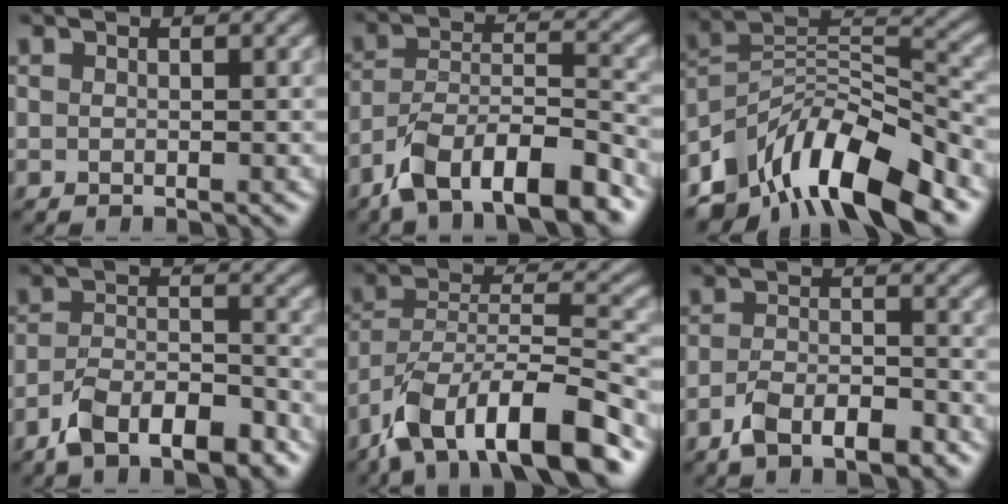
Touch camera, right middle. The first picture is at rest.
{"total": 10.4, "force": [-7.5, 3.7, 6.1], "torque": [-0.099, 0.007, -0.138]}
{"total": 10.8, "force": [-7.8, 4.4, 6.1], "torque": [-0.100, 0.018, -0.148]}
{"total": 7.0, "force": [-5.1, 2.5, 4.1], "torque": [-0.070, 0.002, -0.090]}
{"total": 11.4, "force": [-7.7, 4.0, 7.5], "torque": [-0.129, 0.011, -0.148]}
{"total": 4.5, "force": [-3.2, 1.6, 2.7], "torque": [-0.051, 0.004, -0.057]}